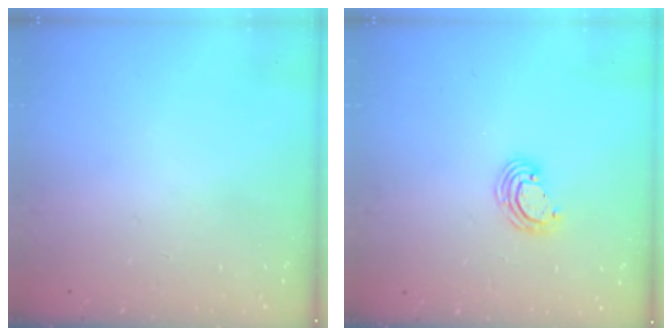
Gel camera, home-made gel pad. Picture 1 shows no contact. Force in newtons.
{"total": 4.8, "press": 4.8, "slide": 0.2}